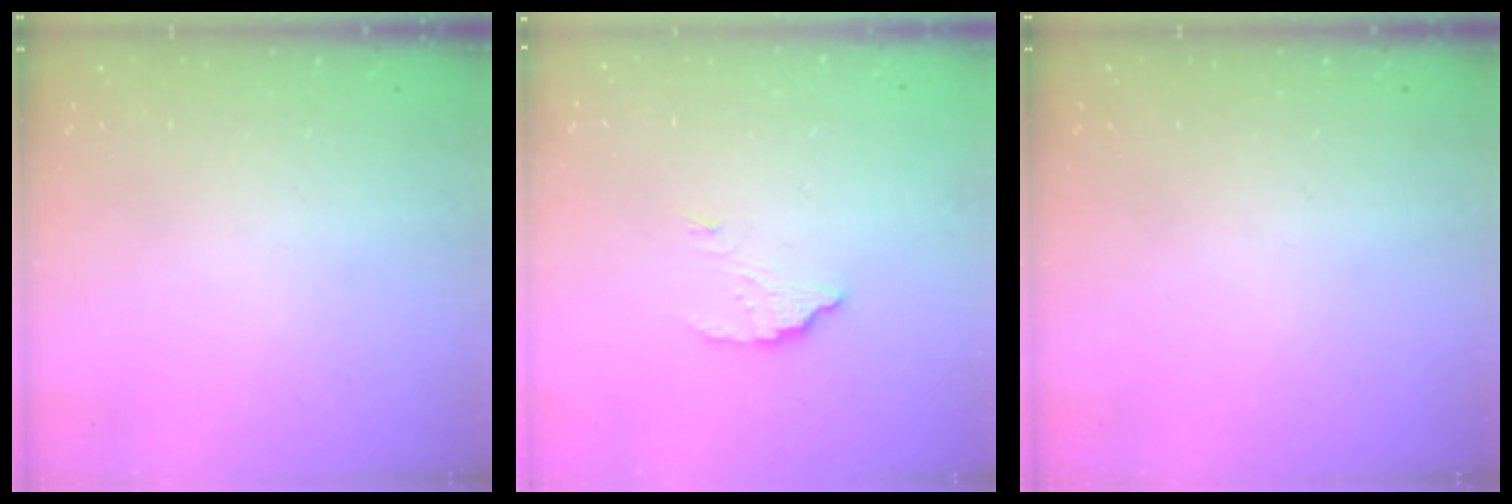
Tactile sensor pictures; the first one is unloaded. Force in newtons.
{"total": 2.8, "press": 2.8, "slide": 0.2}
{"total": 0.0}